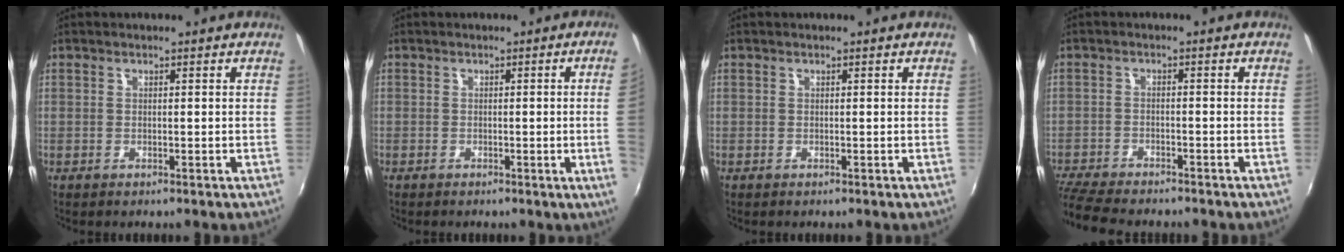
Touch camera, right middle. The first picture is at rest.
{"total": 4.5, "force": [0.1, -2.1, 3.9], "torque": [-0.061, -0.010, 0.004]}
{"total": 0.0}
{"total": 9.7, "force": [-8.7, 1.9, 3.7], "torque": [-0.107, -0.025, -0.152]}